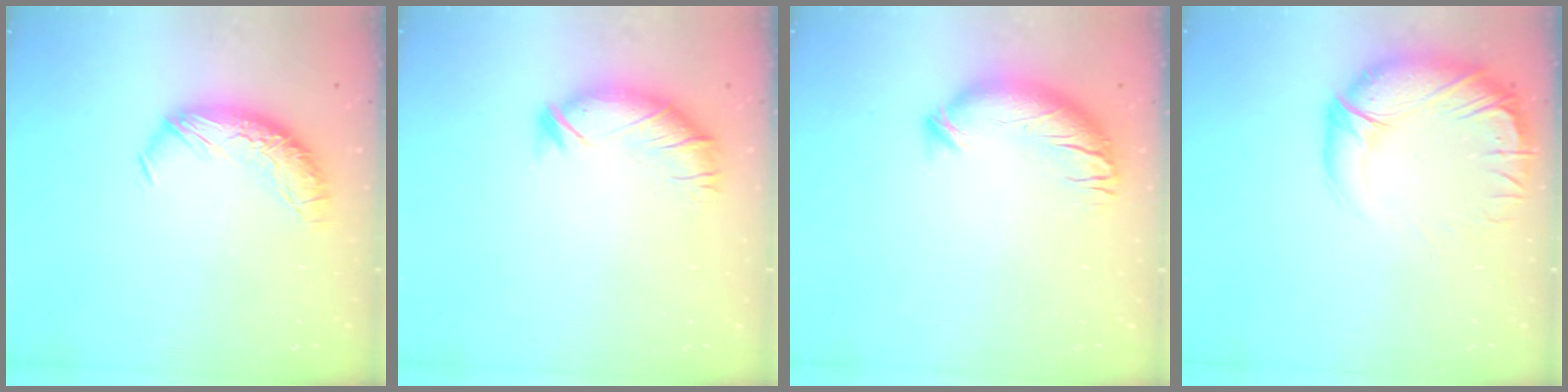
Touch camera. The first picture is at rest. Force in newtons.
{"total": 2.9, "press": 2.3, "slide": 1.6}
{"total": 3.9, "press": 2.9, "slide": 2.6}
{"total": 3.5, "press": 0.6, "slide": 3.4}